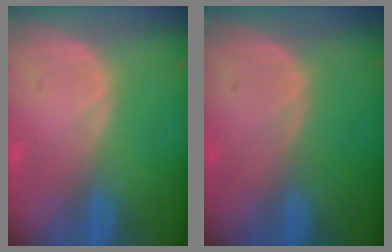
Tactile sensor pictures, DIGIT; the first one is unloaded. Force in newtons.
{"total": 0.0}